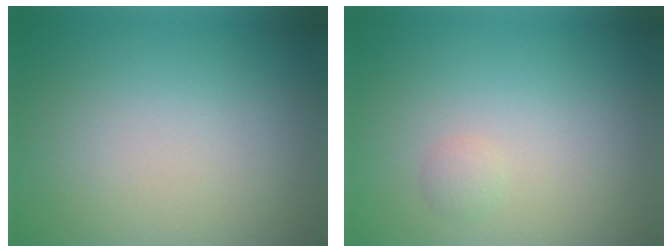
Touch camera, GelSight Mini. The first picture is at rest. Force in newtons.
{"total": 0.8, "press": 0.8, "slide": 0.1}